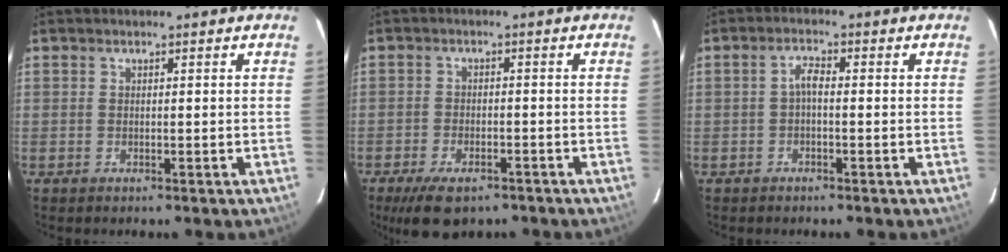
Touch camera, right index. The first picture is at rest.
{"total": 9.0, "force": [-6.4, 3.9, 5.0], "torque": [-0.113, -0.015, -0.101]}
{"total": 2.0, "force": [-0.6, 0.7, 1.8], "torque": [-0.037, 0.008, -0.012]}